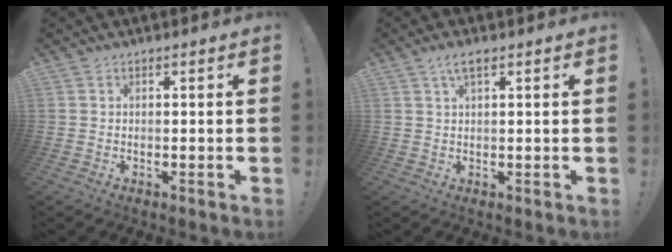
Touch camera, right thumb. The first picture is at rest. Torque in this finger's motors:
{"motor_torque": [0.08, -0.07, 0.38, -0.02, -0.01]}